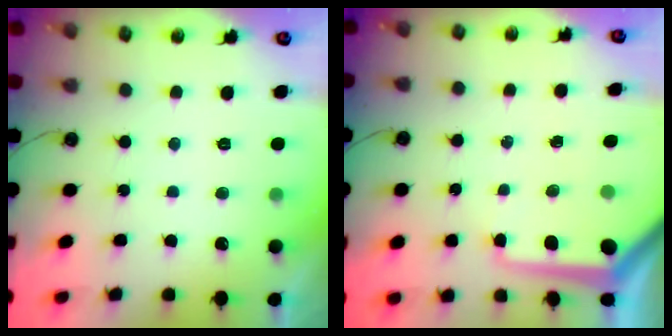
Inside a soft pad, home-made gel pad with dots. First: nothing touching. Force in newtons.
{"total": 8.3, "press": 8.3, "slide": 0.7}